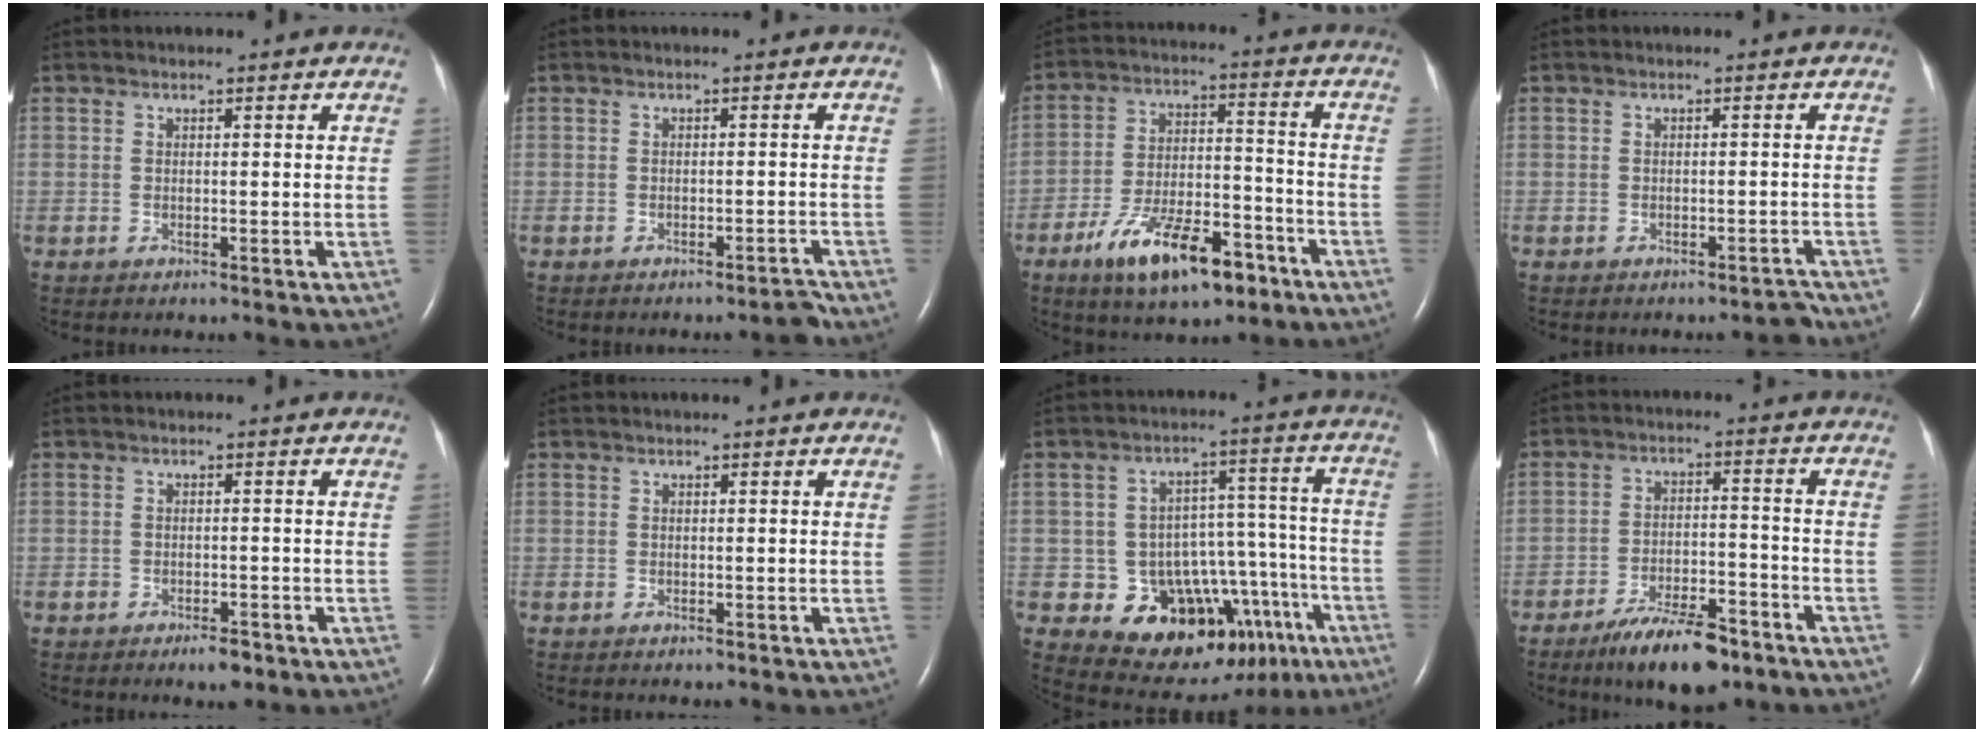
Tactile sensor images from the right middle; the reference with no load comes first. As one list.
[{"total": 1.5, "force": [-1.4, -0.1, 0.4], "torque": [-0.001, 0.000, -0.018]}, {"total": 13.6, "force": [-8.3, 4.9, 9.6], "torque": [-0.166, 0.004, -0.136]}, {"total": 1.2, "force": [-1.2, 0.2, 0.1], "torque": [0.003, 0.002, -0.013]}, {"total": 2.4, "force": [-1.7, 1.0, 1.4], "torque": [-0.022, 0.000, -0.022]}, {"total": 0.0}, {"total": 14.7, "force": [-7.5, 10.2, 7.5], "torque": [-0.072, 0.061, -0.093]}, {"total": 10.4, "force": [-7.5, 3.0, 6.5], "torque": [-0.111, -0.006, -0.123]}]